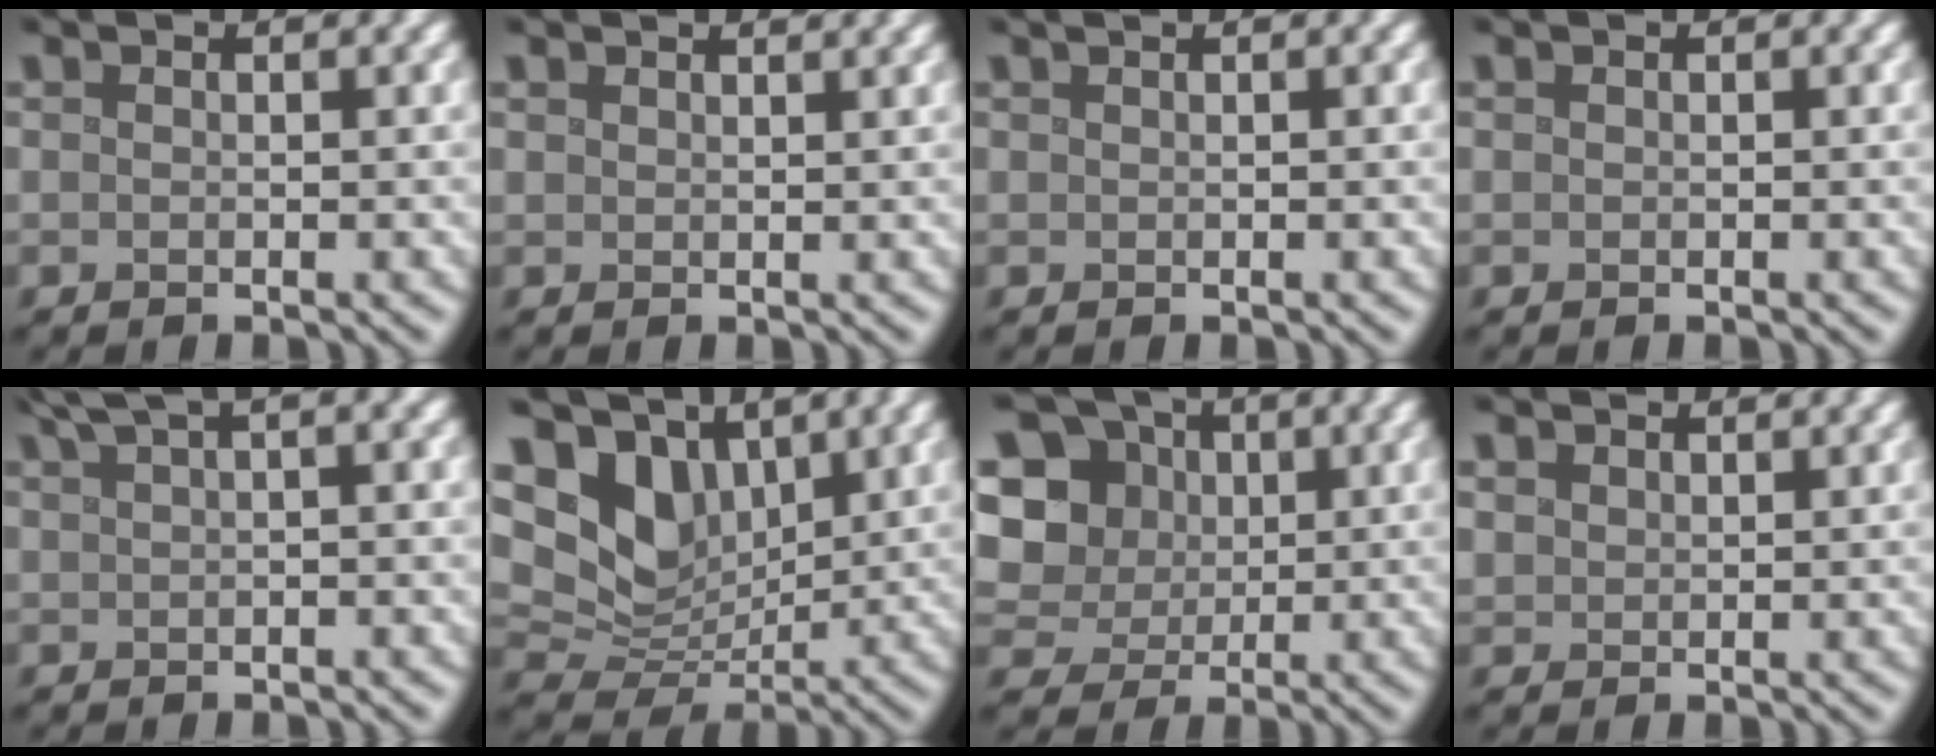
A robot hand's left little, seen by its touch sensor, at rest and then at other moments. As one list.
[{"total": 1.7, "force": [1.6, 0.3, 0.4], "torque": [-0.011, 0.001, 0.023]}, {"total": 0.6, "force": [0.5, 0.1, 0.3], "torque": [-0.007, 0.006, 0.008]}, {"total": 0.0}, {"total": 4.5, "force": [2.5, 1.3, 3.5], "torque": [-0.053, 0.020, 0.037]}, {"total": 8.5, "force": [4.0, 5.9, 4.7], "torque": [-0.110, -0.003, 0.069]}, {"total": 11.5, "force": [3.5, 9.9, 4.9], "torque": [-0.117, 0.023, 0.056]}, {"total": 2.5, "force": [2.2, 1.1, 0.6], "torque": [-0.023, 0.005, 0.041]}]